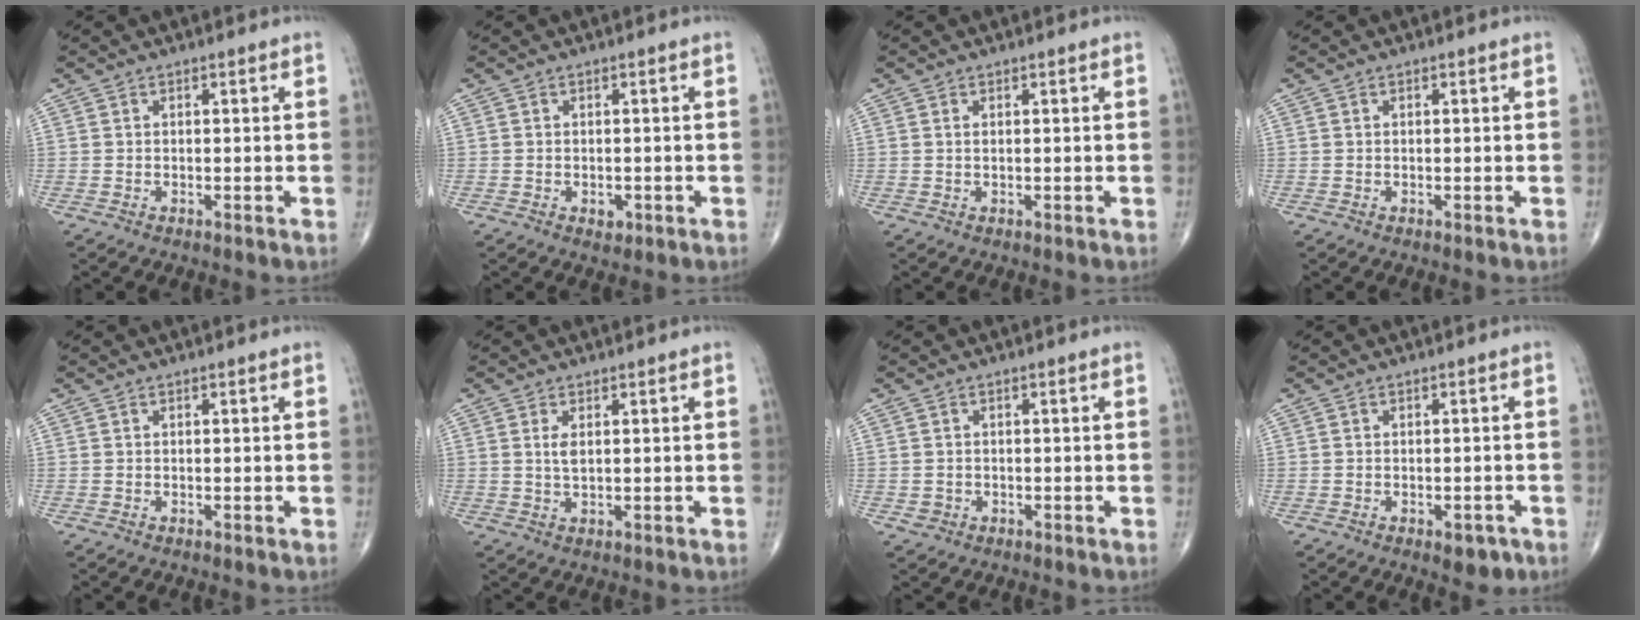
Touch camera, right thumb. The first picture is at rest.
{"total": 1.7, "force": [-0.6, 1.2, 1.0], "torque": [-0.011, 0.000, -0.005]}
{"total": 0.6, "force": [0.3, 0.2, 0.5], "torque": [-0.014, 0.003, 0.006]}
{"total": 0.0}
{"total": 0.0}
{"total": 2.4, "force": [0.7, 0.9, 2.1], "torque": [-0.043, -0.005, 0.019]}
{"total": 1.2, "force": [-0.3, 1.1, 0.2], "torque": [0.001, 0.004, -0.003]}
{"total": 3.4, "force": [-1.7, 1.8, 2.3], "torque": [-0.017, 0.006, -0.017]}